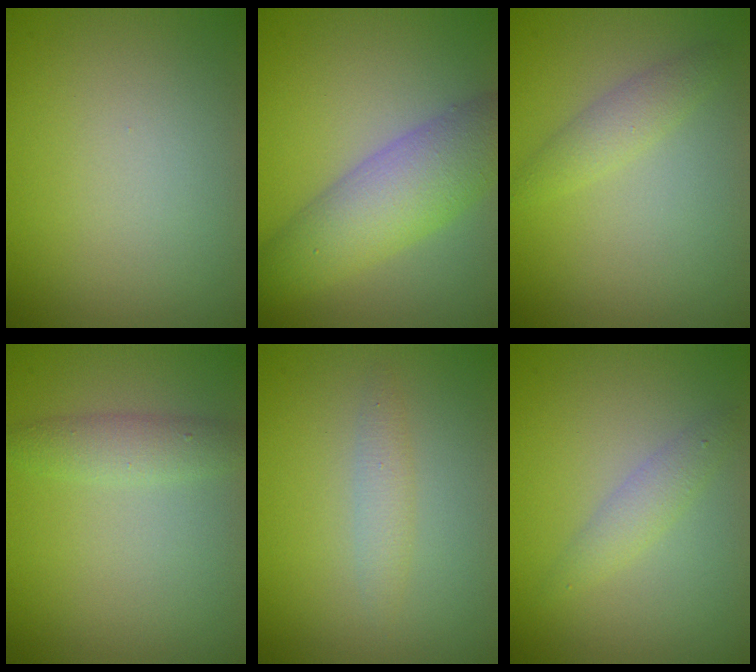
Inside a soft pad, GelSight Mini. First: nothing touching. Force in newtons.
{"total": 6.0, "press": 6.0, "slide": 0.2}
{"total": 1.7, "press": 1.7, "slide": 0.0}
{"total": 1.9, "press": 1.9, "slide": 0.1}
{"total": 1.3, "press": 1.3, "slide": 0.1}
{"total": 1.6, "press": 1.6, "slide": 0.0}